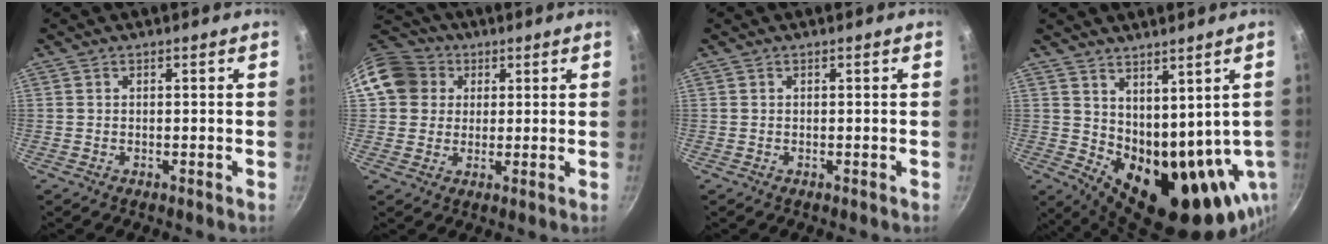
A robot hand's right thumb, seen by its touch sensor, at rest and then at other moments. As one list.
[{"total": 11.0, "force": [3.2, 9.7, 4.2], "torque": [-0.059, 0.019, 0.048]}, {"total": 0.0}, {"total": 17.3, "force": [2.6, 10.6, 13.4], "torque": [-0.165, -0.012, 0.085]}]